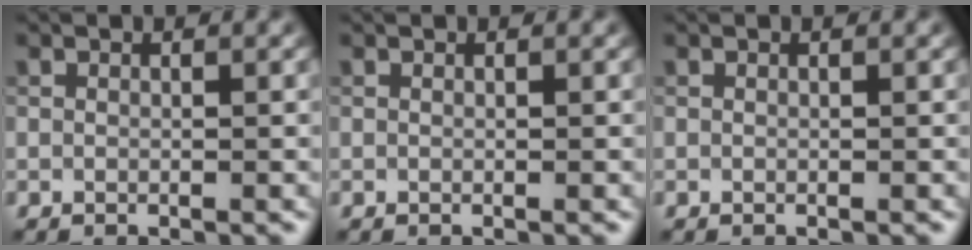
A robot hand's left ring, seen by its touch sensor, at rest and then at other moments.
{"total": 0.0}
{"total": 0.0}